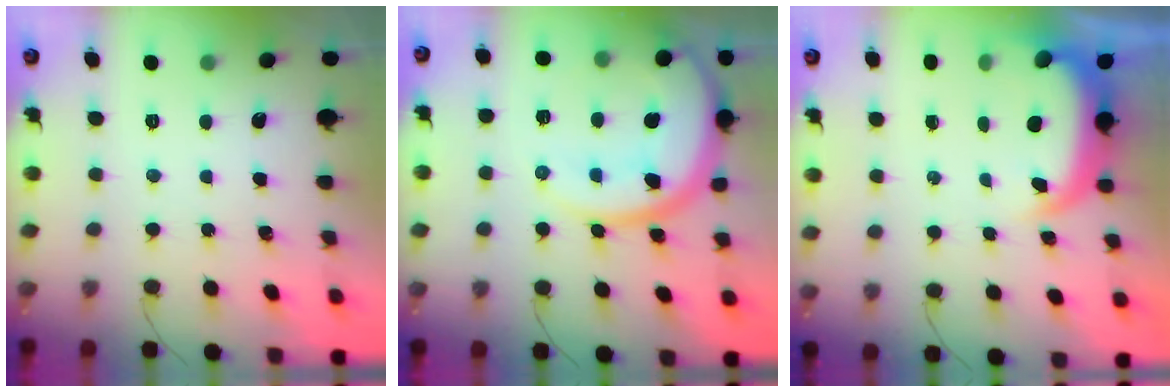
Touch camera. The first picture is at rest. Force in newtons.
{"total": 16.9, "press": 16.9, "slide": 1.3}
{"total": 4.6, "press": 4.6, "slide": 0.3}